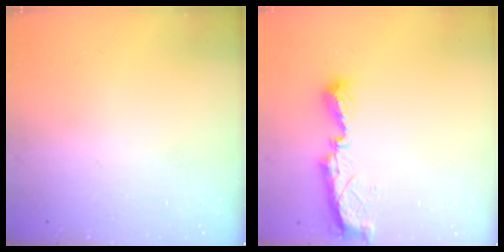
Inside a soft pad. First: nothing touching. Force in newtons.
{"total": 8.8, "press": 8.7, "slide": 0.4}